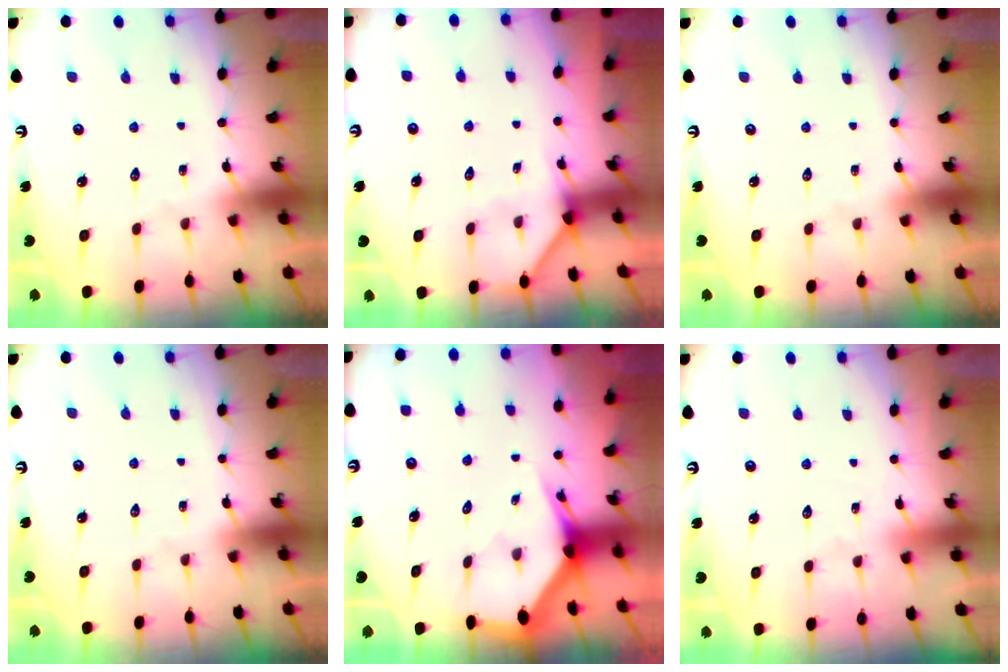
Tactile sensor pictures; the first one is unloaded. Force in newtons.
{"total": 2.7, "press": 2.7, "slide": 0.4}
{"total": 0.0}
{"total": 0.0}
{"total": 3.0, "press": 3.0, "slide": 0.0}
{"total": 2.6, "press": 2.6, "slide": 0.3}